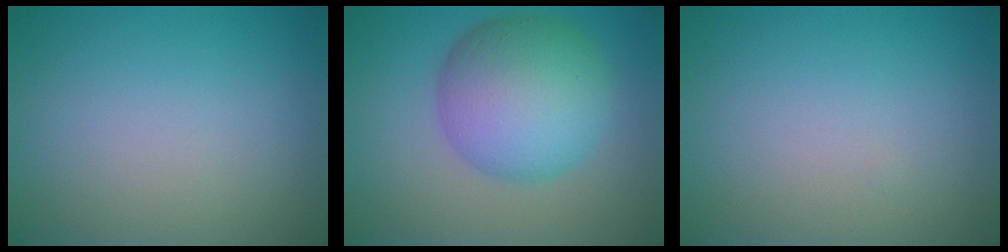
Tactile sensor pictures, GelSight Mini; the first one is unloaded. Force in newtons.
{"total": 8.6, "press": 8.6, "slide": 0.1}
{"total": 0.0}